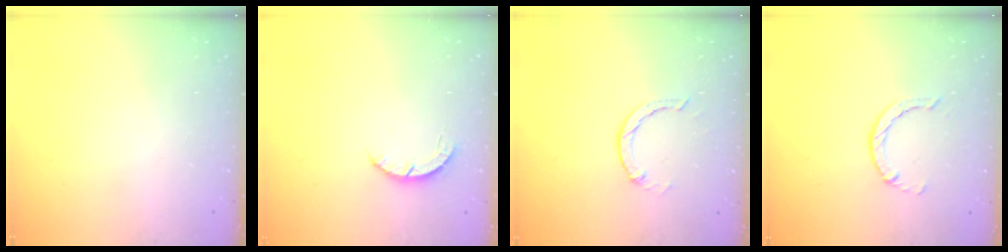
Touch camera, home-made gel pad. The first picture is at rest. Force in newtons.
{"total": 2.8, "press": 2.8, "slide": 0.4}
{"total": 1.3, "press": 1.2, "slide": 0.3}
{"total": 1.4, "press": 1.4, "slide": 0.3}